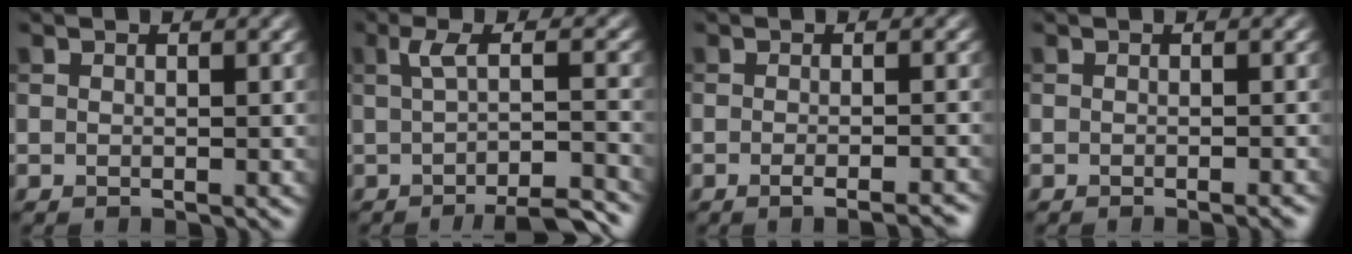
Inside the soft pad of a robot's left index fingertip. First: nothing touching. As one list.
[{"total": 6.1, "force": [-2.2, 1.3, 5.6], "torque": [-0.071, -0.007, -0.038]}, {"total": 3.6, "force": [-1.7, 1.2, 2.9], "torque": [-0.018, 0.003, -0.022]}, {"total": 1.5, "force": [-0.8, 0.4, 1.2], "torque": [-0.005, 0.000, -0.012]}]